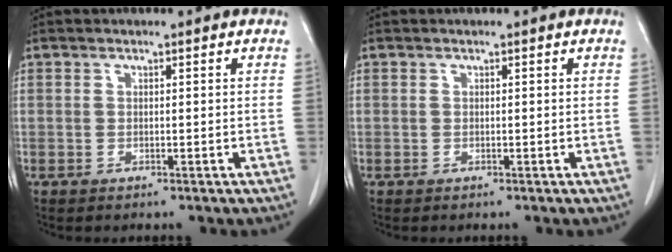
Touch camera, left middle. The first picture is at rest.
{"total": 0.0}